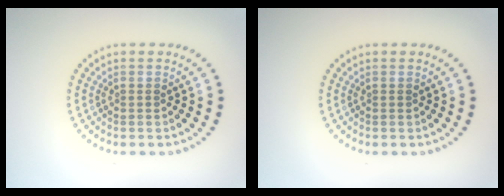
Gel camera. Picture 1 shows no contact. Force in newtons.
{"total": 0.0}